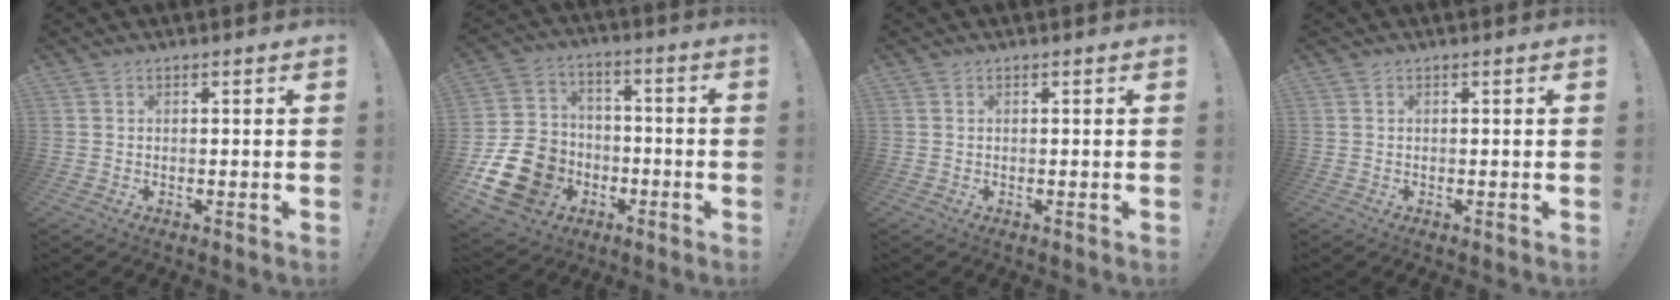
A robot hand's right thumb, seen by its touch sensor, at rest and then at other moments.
{"total": 18.8, "force": [-6.7, 15.0, 9.0], "torque": [-0.151, 0.047, -0.096]}
{"total": 0.0}
{"total": 0.0}